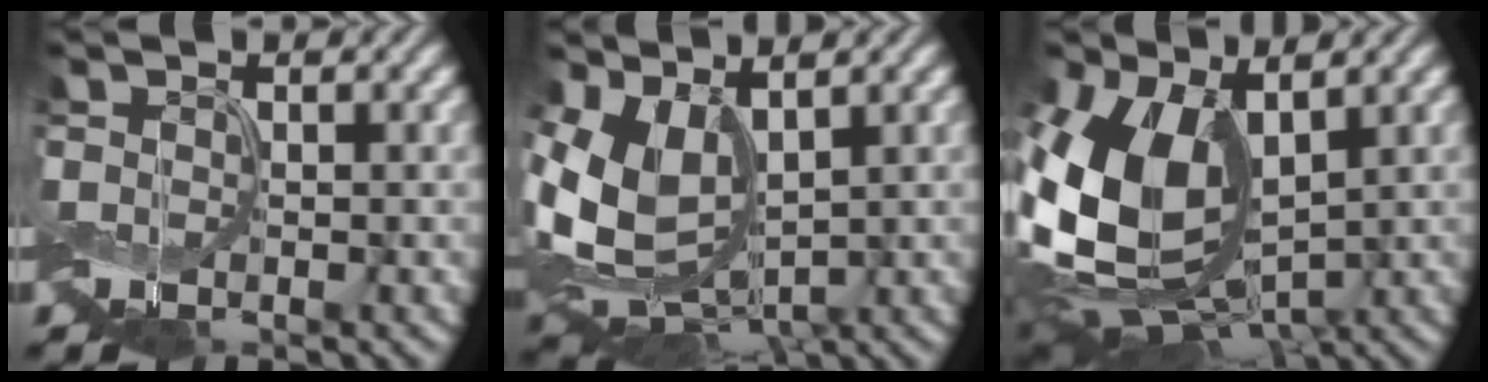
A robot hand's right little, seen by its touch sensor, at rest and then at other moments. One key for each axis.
{"total": 8.8, "fx": 1.6, "fy": 5.5, "fz": 6.7, "tx": -0.154, "ty": -0.013, "tz": 0.039}
{"total": 12.2, "fx": 0.6, "fy": 7.8, "fz": 9.4, "tx": -0.219, "ty": -0.019, "tz": 0.007}